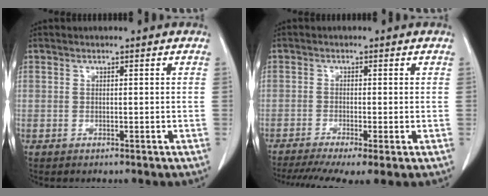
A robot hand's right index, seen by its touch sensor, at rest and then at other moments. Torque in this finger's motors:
{"motor_torque": [1.08, -1.06, 0.64, 0.19]}